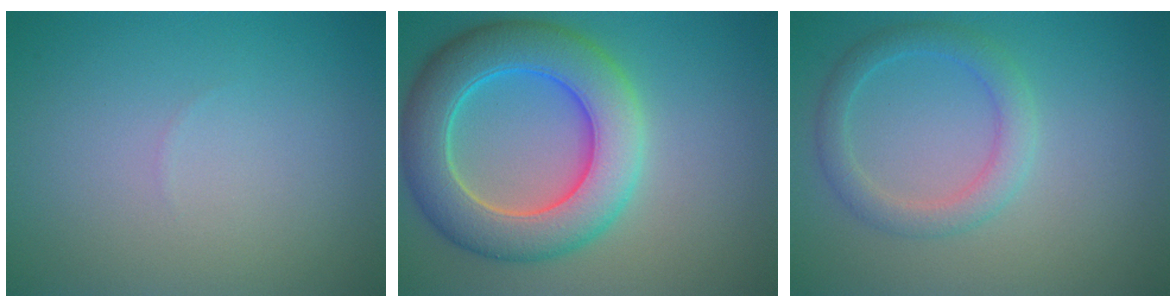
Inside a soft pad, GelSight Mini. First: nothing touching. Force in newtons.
{"total": 8.8, "press": 8.8, "slide": 0.3}
{"total": 2.8, "press": 2.8, "slide": 0.1}